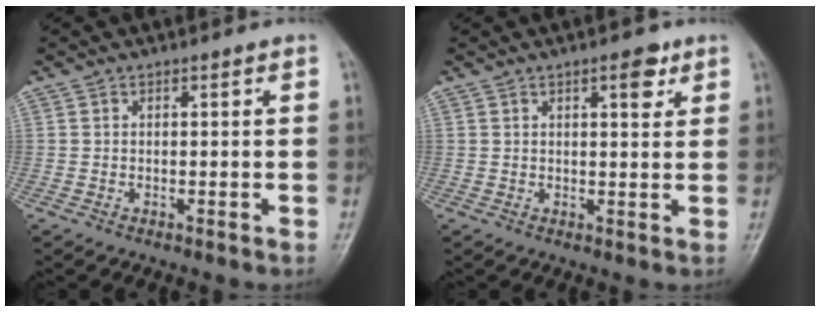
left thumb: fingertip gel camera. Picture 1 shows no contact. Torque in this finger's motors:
{"motor_torque": [-0.13, 0.12, -0.24, -0.12, 0.12]}